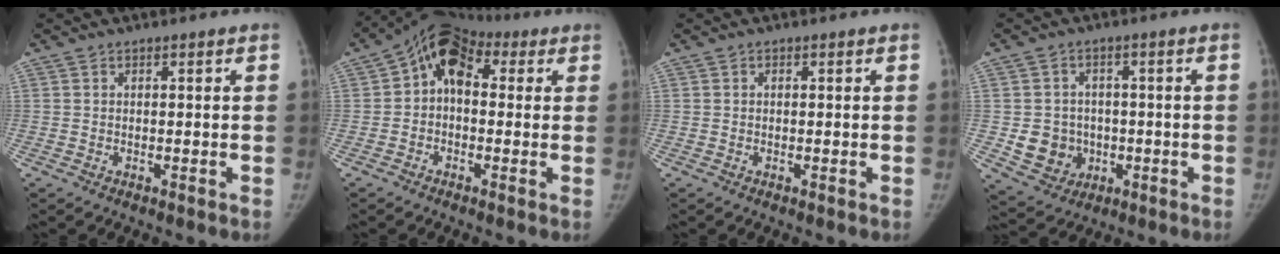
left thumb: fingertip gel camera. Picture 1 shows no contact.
{"total": 9.6, "force": [1.7, 6.8, 6.6], "torque": [-0.079, 0.031, 0.011]}
{"total": 0.0}
{"total": 7.8, "force": [-1.2, 7.2, 2.9], "torque": [-0.016, 0.007, -0.007]}